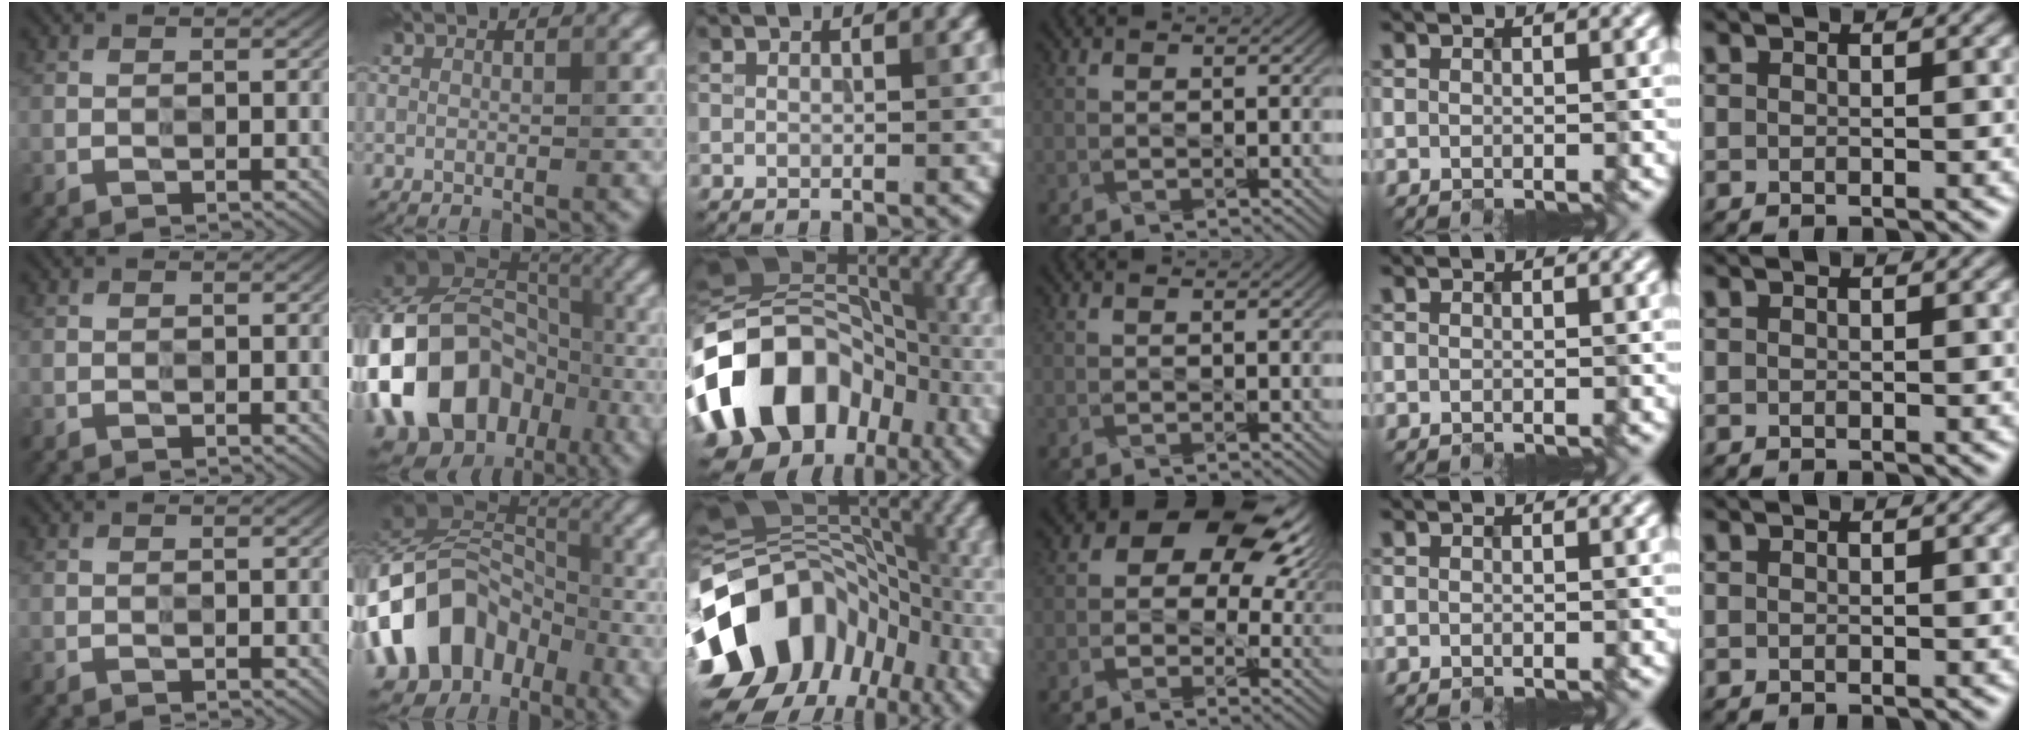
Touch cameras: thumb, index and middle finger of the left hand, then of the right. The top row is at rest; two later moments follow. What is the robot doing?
{"motion": "extract", "object": "drawer"}